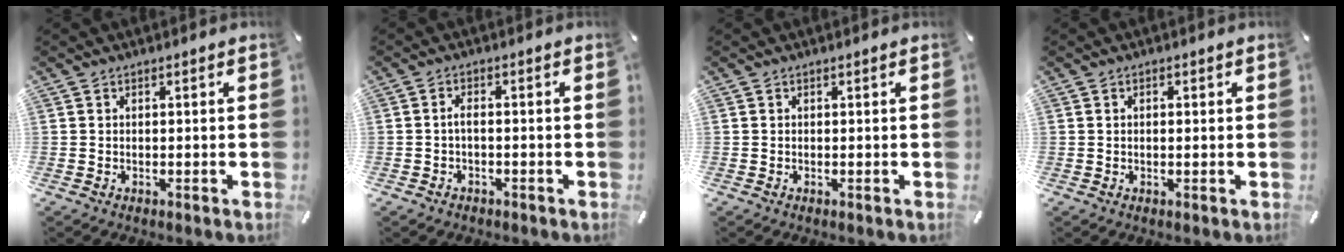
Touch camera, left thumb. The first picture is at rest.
{"total": 2.3, "force": [-1.0, 1.2, 1.7], "torque": [-0.033, 0.006, -0.021]}
{"total": 0.0}
{"total": 1.0, "force": [0.0, 0.6, 0.8], "torque": [-0.016, 0.003, -0.002]}